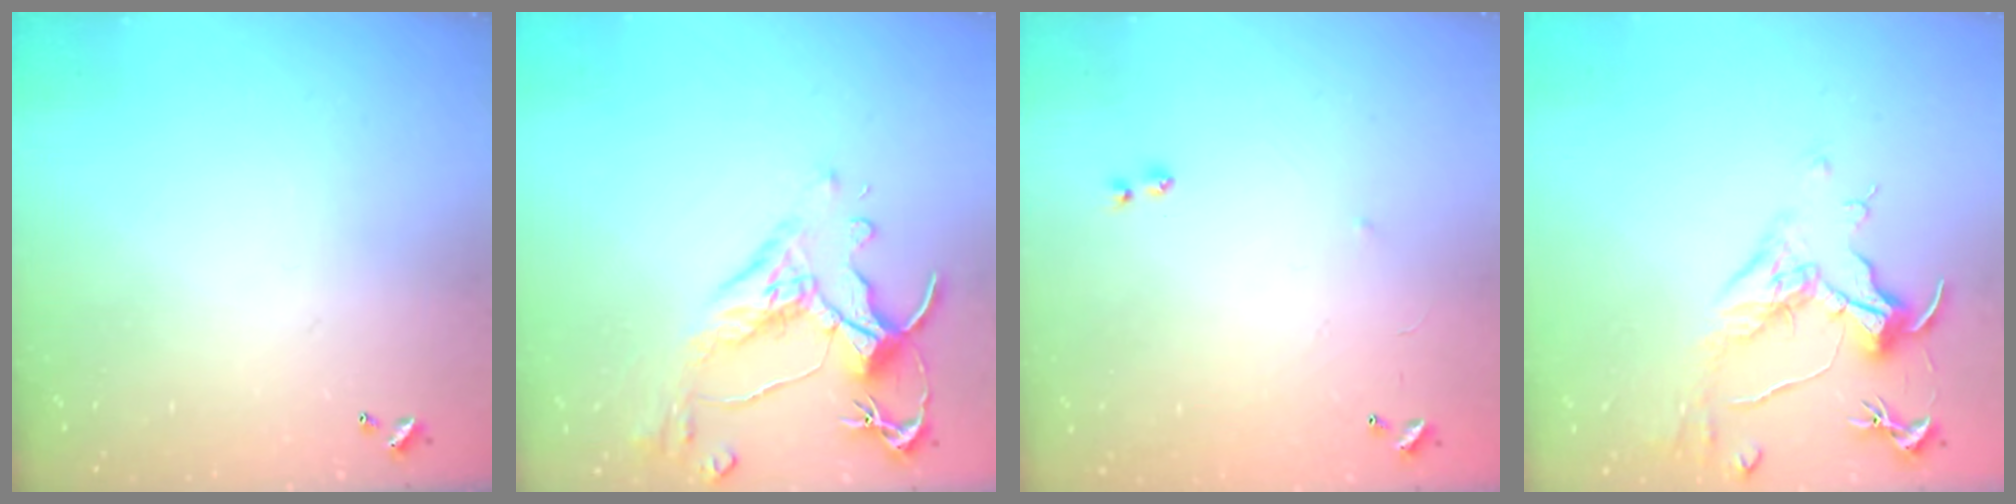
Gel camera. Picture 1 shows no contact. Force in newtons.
{"total": 3.2, "press": 2.9, "slide": 1.3}
{"total": 7.4, "press": 7.3, "slide": 0.6}
{"total": 1.6, "press": 1.3, "slide": 0.9}